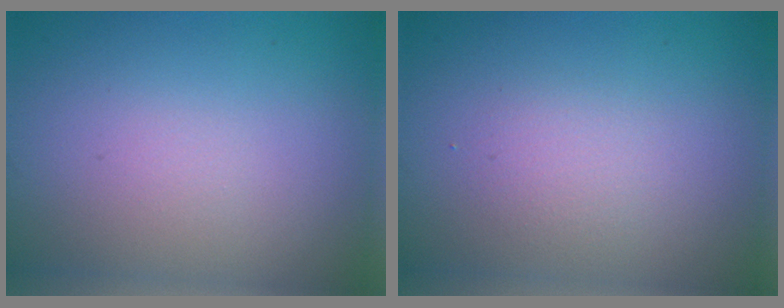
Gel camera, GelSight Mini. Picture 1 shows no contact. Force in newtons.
{"total": 1.4, "press": 1.4, "slide": 0.0}